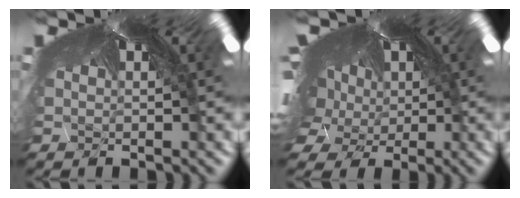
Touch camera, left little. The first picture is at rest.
{"total": 6.2, "force": [-4.9, 3.2, 1.9], "torque": [-0.092, -0.059, -0.048]}